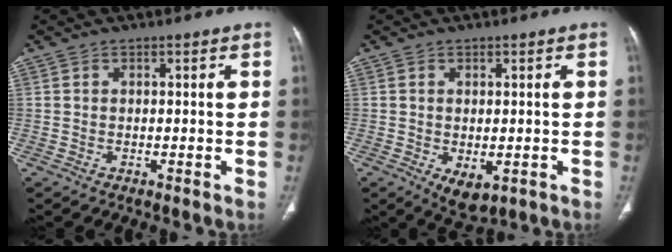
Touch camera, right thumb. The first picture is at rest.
{"total": 5.1, "force": [-1.3, 2.8, 4.0], "torque": [-0.059, -0.011, -0.006]}